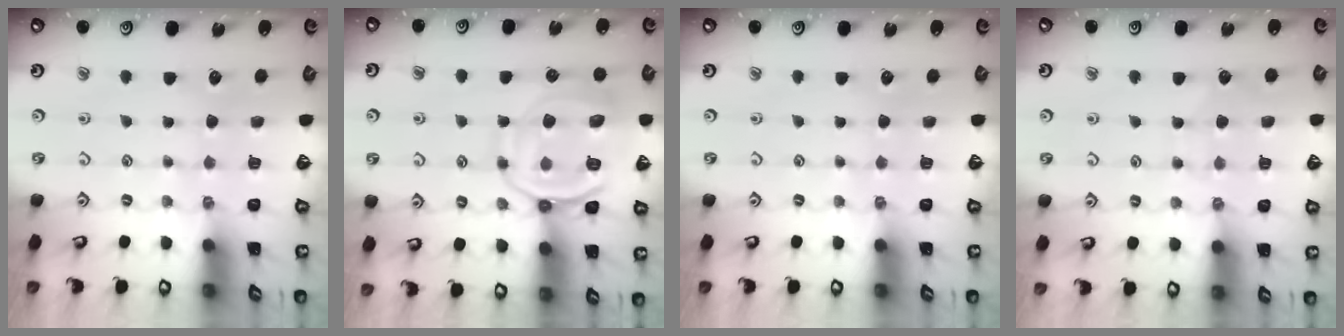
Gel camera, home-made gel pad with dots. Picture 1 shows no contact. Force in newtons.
{"total": 13.1, "press": 13.0, "slide": 1.2}
{"total": 0.0}
{"total": 4.6, "press": 4.5, "slide": 0.5}